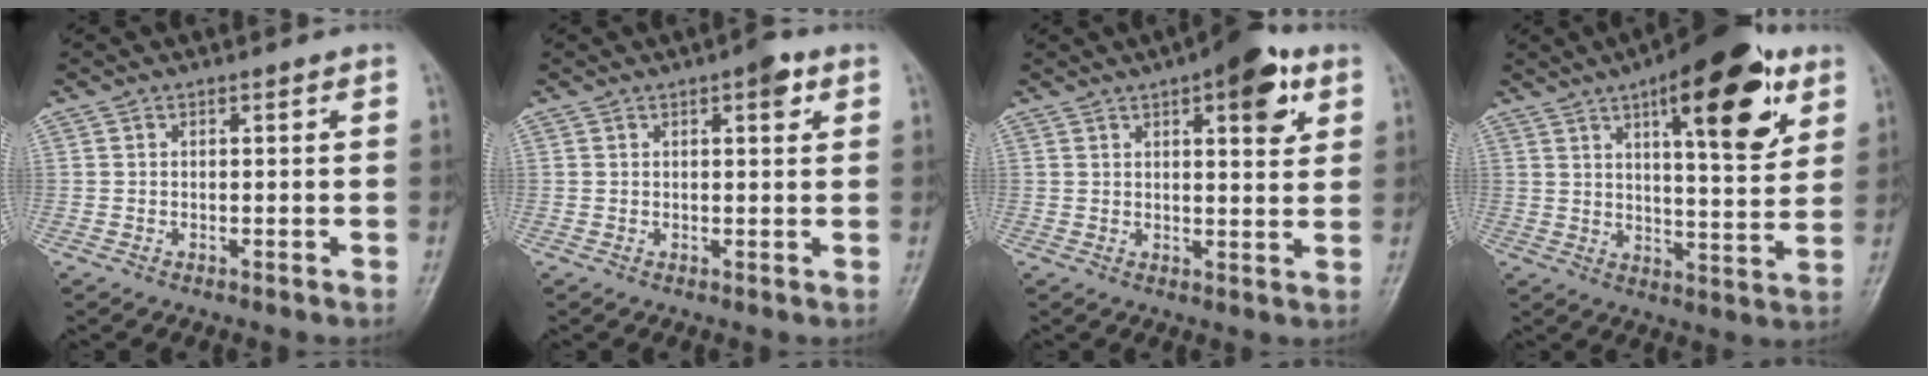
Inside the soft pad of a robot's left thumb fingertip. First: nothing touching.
{"total": 3.4, "force": [1.6, 1.3, 2.6], "torque": [-0.027, -0.001, 0.017]}
{"total": 10.2, "force": [4.8, 3.9, 8.1], "torque": [-0.084, -0.014, 0.059]}
{"total": 18.8, "force": [9.2, 6.3, 15.1], "torque": [-0.182, -0.030, 0.130]}